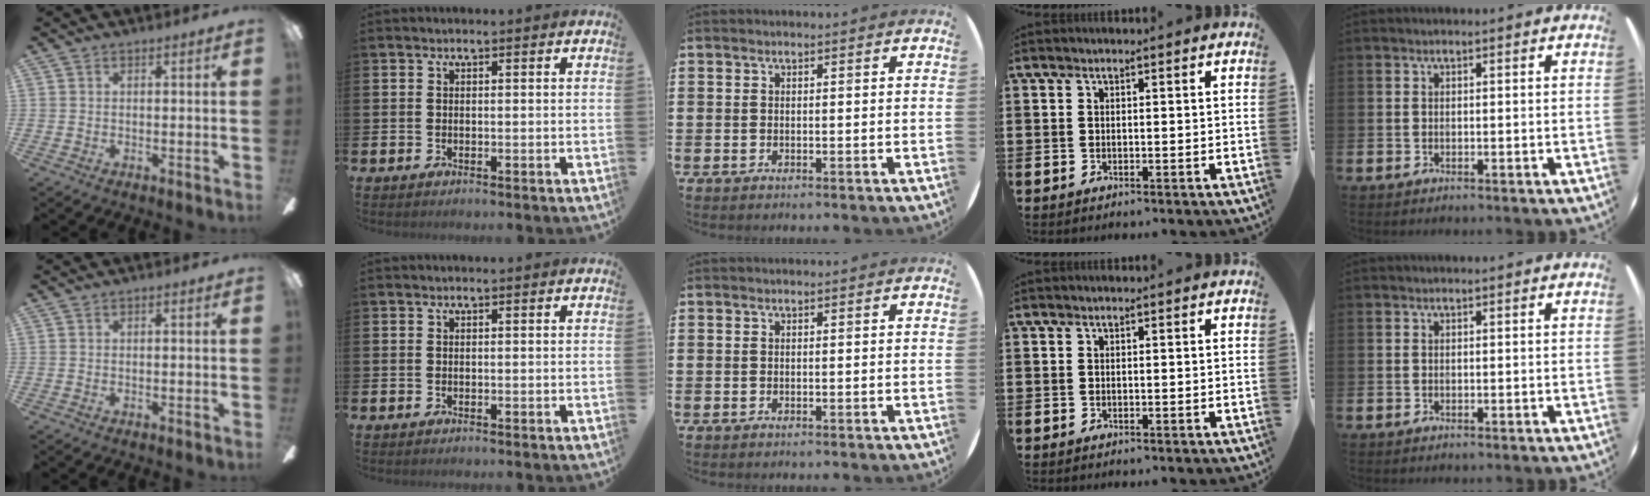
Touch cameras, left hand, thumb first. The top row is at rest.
{}